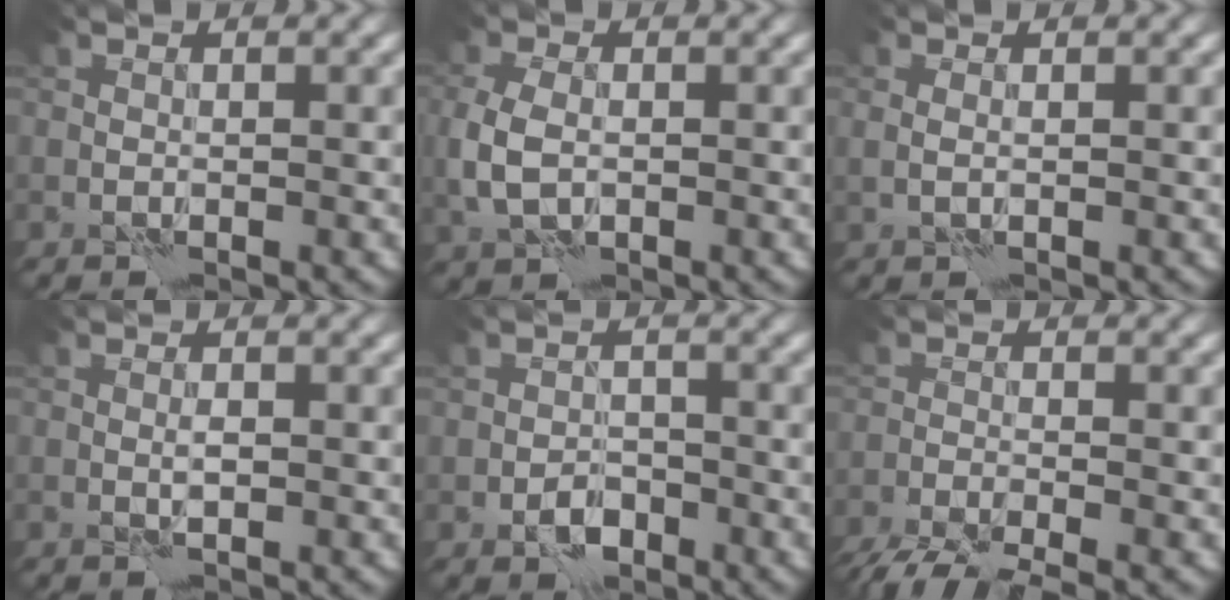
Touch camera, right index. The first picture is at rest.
{"total": 3.6, "force": [-0.4, 2.5, 2.6], "torque": [-0.071, -0.005, -0.012]}
{"total": 0.7, "force": [0.2, 0.3, 0.6], "torque": [-0.016, -0.003, 0.004]}
{"total": 0.9, "force": [-0.1, 0.2, 0.9], "torque": [-0.020, 0.002, -0.004]}
{"total": 2.4, "force": [-1.4, 1.5, 1.3], "torque": [-0.018, 0.004, -0.027]}
{"total": 5.8, "force": [-4.8, 1.0, 3.1], "torque": [-0.058, -0.027, -0.091]}